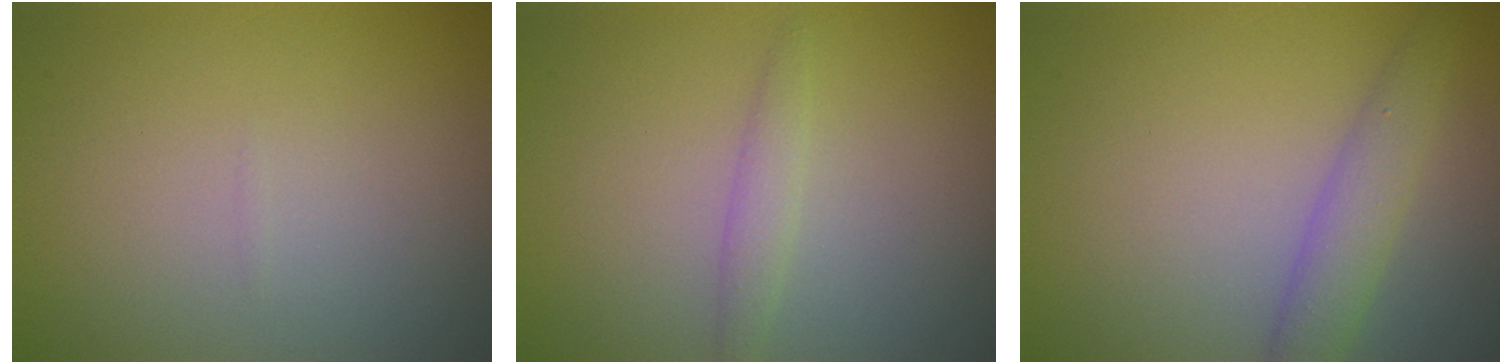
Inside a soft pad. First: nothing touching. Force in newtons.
{"total": 1.4, "press": 1.4, "slide": 0.1}
{"total": 2.8, "press": 2.8, "slide": 0.1}